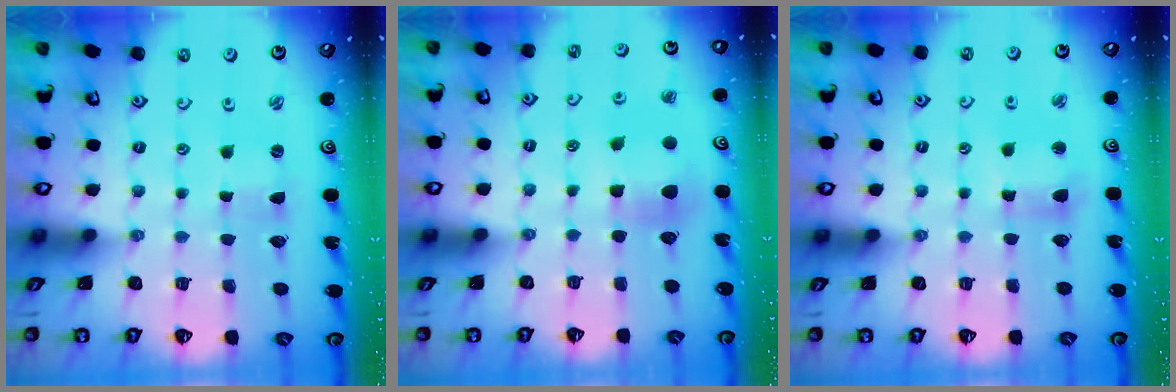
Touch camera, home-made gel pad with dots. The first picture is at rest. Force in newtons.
{"total": 6.1, "press": 6.1, "slide": 0.2}
{"total": 6.2, "press": 6.1, "slide": 0.9}